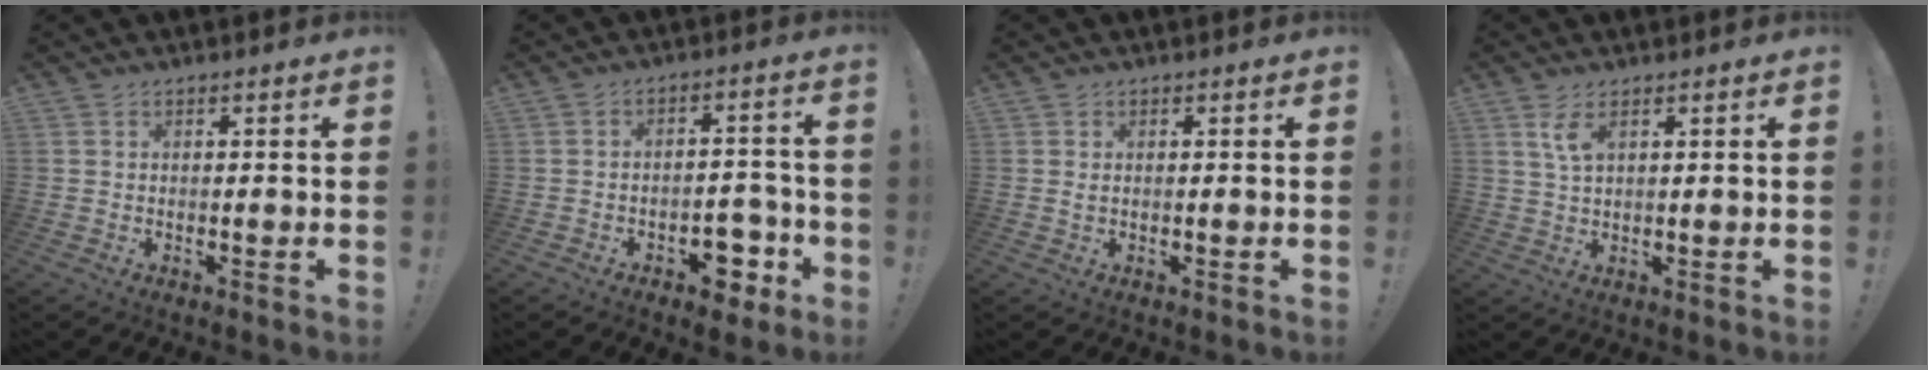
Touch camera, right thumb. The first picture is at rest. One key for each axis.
{"total": 8.7, "fx": -4.5, "fy": 5.5, "fz": 5.0, "tx": -0.037, "ty": 0.040, "tz": -0.073}
{"total": 1.0, "fx": 0.7, "fy": 0.5, "fz": 0.6, "tx": -0.005, "ty": 0.000, "tz": 0.010}
{"total": 4.5, "fx": 2.3, "fy": 1.7, "fz": 3.5, "tx": -0.073, "ty": -0.003, "tz": 0.041}